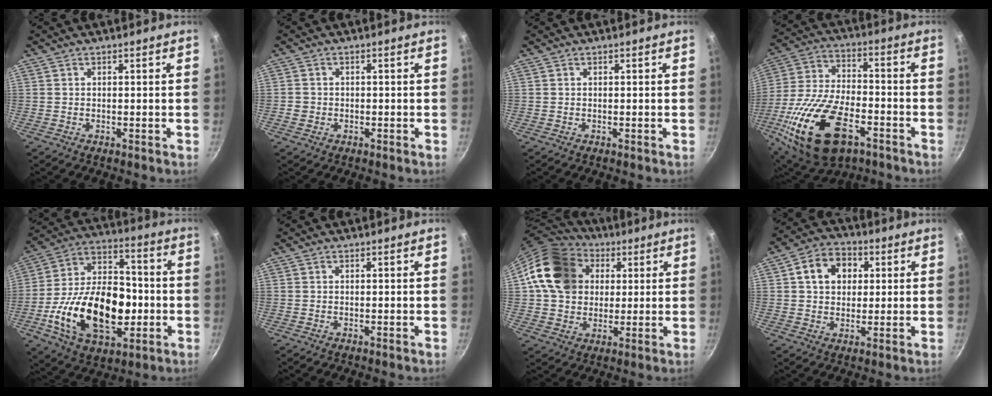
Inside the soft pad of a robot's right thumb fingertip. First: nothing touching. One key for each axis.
{"total": 2.0, "fx": -0.6, "fy": 1.8, "fz": 0.6, "tx": -0.009, "ty": 0.006, "tz": -0.009}
{"total": 0.0}
{"total": 24.2, "fx": -10.1, "fy": 12.8, "fz": 17.8, "tx": -0.346, "ty": 0.023, "tz": -0.183}
{"total": 24.6, "fx": -5.1, "fy": 15.2, "fz": 18.6, "tx": -0.300, "ty": 0.037, "tz": -0.086}
{"total": 0.0}
{"total": 17.8, "fx": 4.2, "fy": 14.5, "fz": 9.5, "tx": -0.150, "ty": 0.018, "tz": 0.067}
{"total": 9.4, "fx": 2.5, "fy": 7.4, "fz": 5.3, "tx": -0.061, "ty": 0.011, "tz": 0.029}